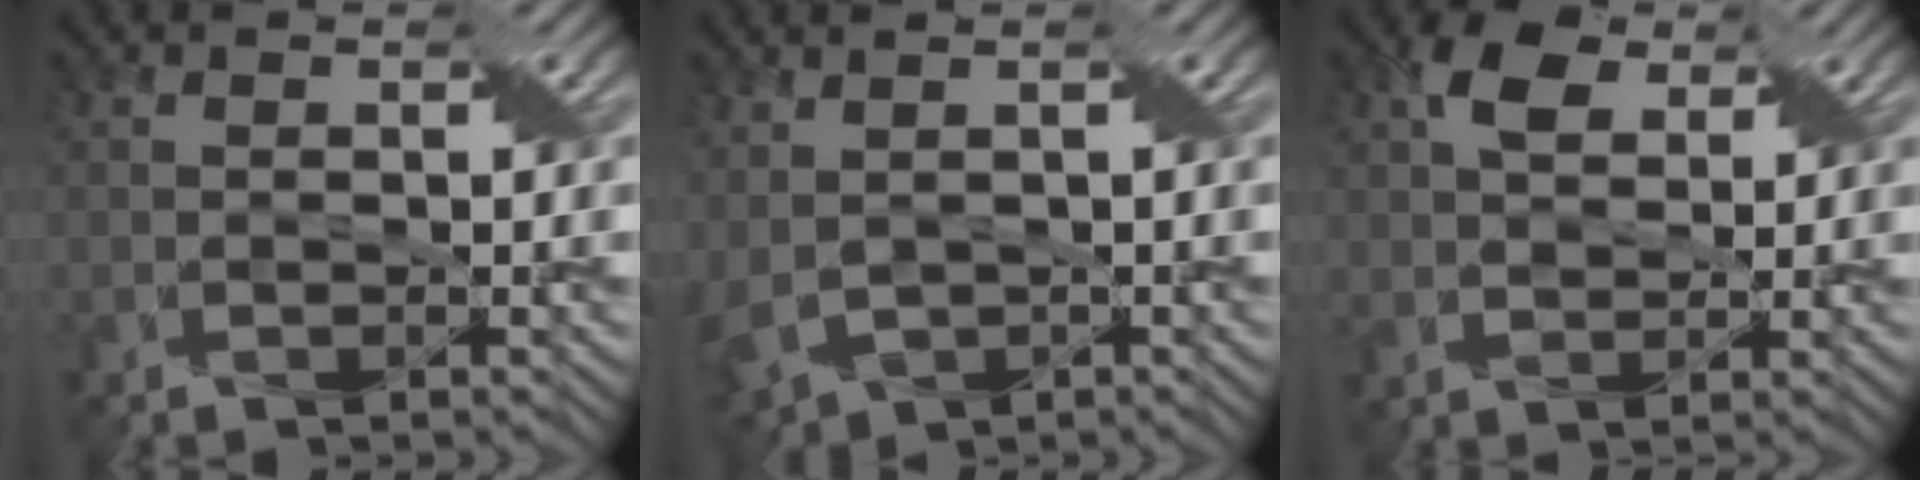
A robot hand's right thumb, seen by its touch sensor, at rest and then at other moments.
{"total": 4.8, "force": [-0.2, 2.8, 3.9], "torque": [-0.103, -0.010, 0.006]}
{"total": 5.3, "force": [2.6, 3.3, 3.2], "torque": [-0.067, 0.003, 0.041]}